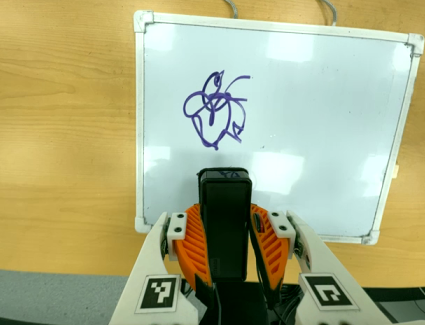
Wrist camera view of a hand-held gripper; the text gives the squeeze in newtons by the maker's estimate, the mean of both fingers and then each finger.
{"total": 8.7, "left": 6.7, "right": 10.7}